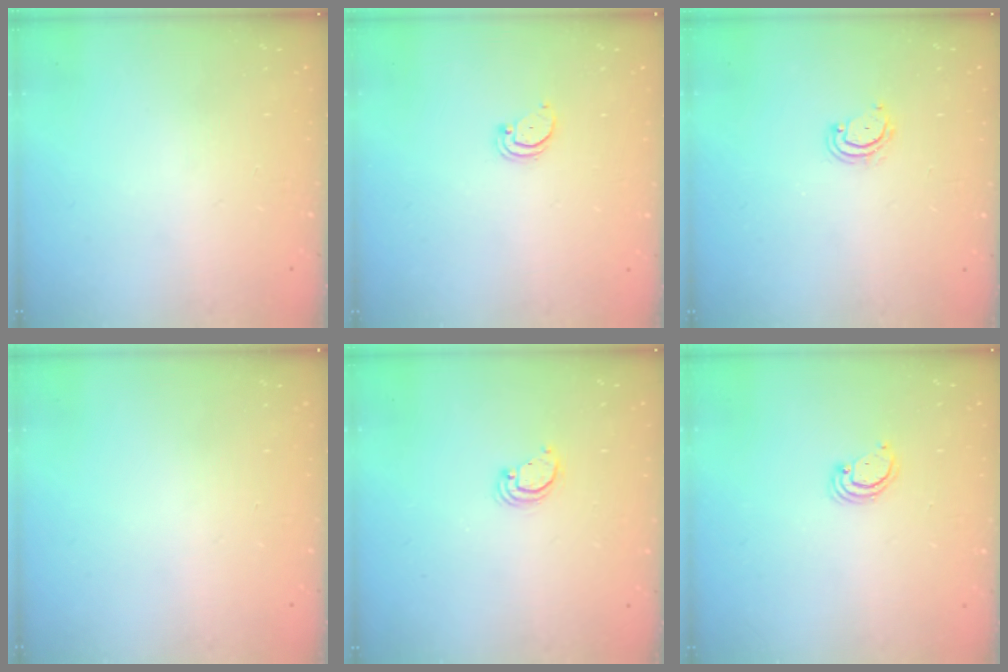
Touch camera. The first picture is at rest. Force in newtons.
{"total": 1.4, "press": 1.3, "slide": 0.1}
{"total": 4.0, "press": 4.0, "slide": 0.3}
{"total": 0.0}
{"total": 2.9, "press": 2.9, "slide": 0.1}
{"total": 2.4, "press": 2.4, "slide": 0.2}